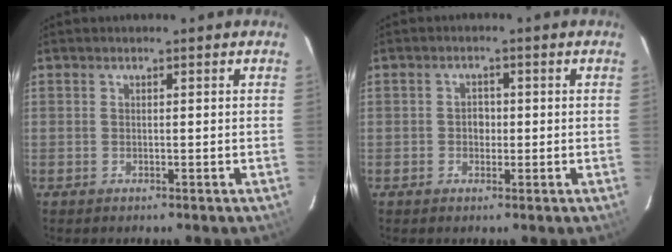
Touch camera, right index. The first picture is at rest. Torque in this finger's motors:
{"motor_torque": [0.07, 0.02, 0.10, 0.03]}